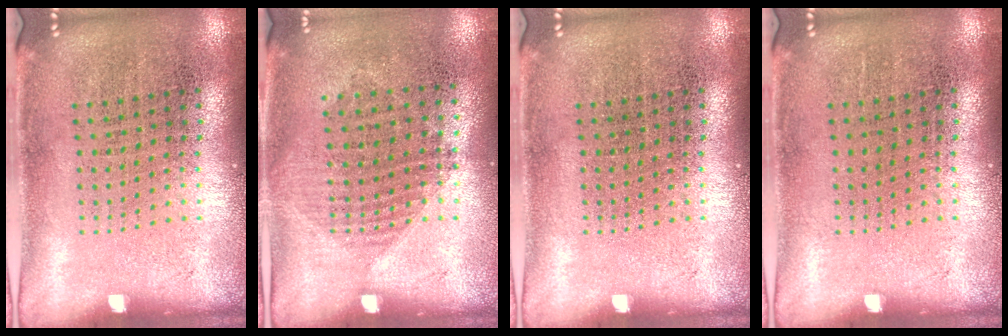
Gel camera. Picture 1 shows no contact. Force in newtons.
{"total": 1.0, "press": 0.9, "slide": 0.4}
{"total": 0.0}
{"total": 0.0}